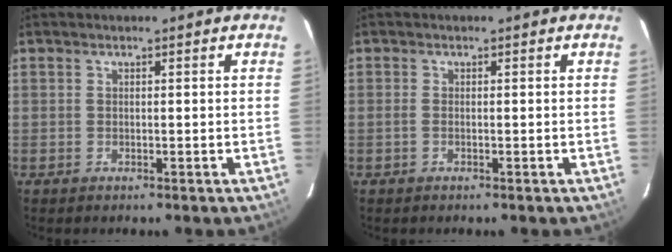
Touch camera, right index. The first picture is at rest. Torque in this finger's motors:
{"motor_torque": [0.15, -0.01, 0.02, 0.01]}